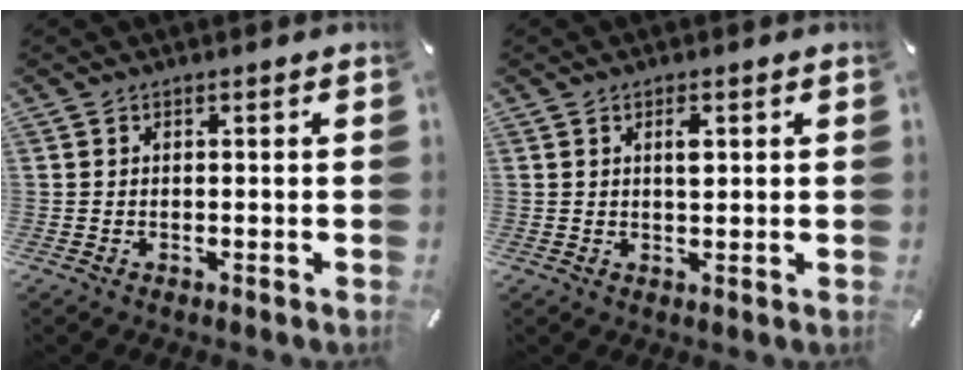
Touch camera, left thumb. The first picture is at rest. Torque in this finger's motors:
{"motor_torque": [0.30, 0.56, 0.23, -0.32, 0.08]}